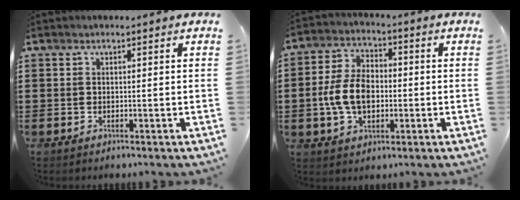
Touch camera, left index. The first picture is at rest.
{"total": 8.3, "force": [-1.1, 5.2, 6.4], "torque": [-0.151, 0.006, -0.028]}